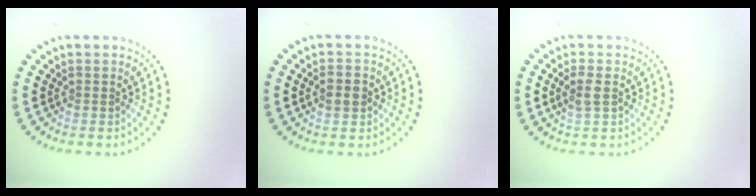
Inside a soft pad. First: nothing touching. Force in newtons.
{"total": 2.4, "press": 2.4, "slide": 0.1}
{"total": 1.6, "press": 1.5, "slide": 0.5}